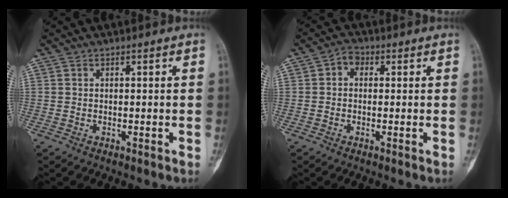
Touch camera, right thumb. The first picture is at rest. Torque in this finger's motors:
{"motor_torque": [-0.05, 0.70, 0.08, -0.28, 0.03]}